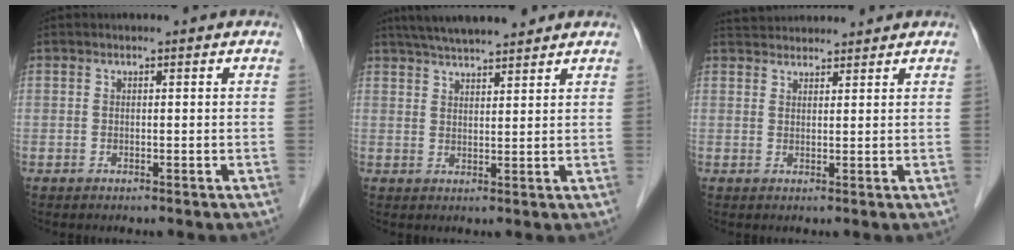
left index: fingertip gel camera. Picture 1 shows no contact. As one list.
[{"total": 9.8, "force": [8.6, 1.3, 4.6], "torque": [-0.071, 0.027, 0.131]}, {"total": 6.2, "force": [6.0, 1.0, 1.1], "torque": [-0.018, 0.039, 0.092]}]